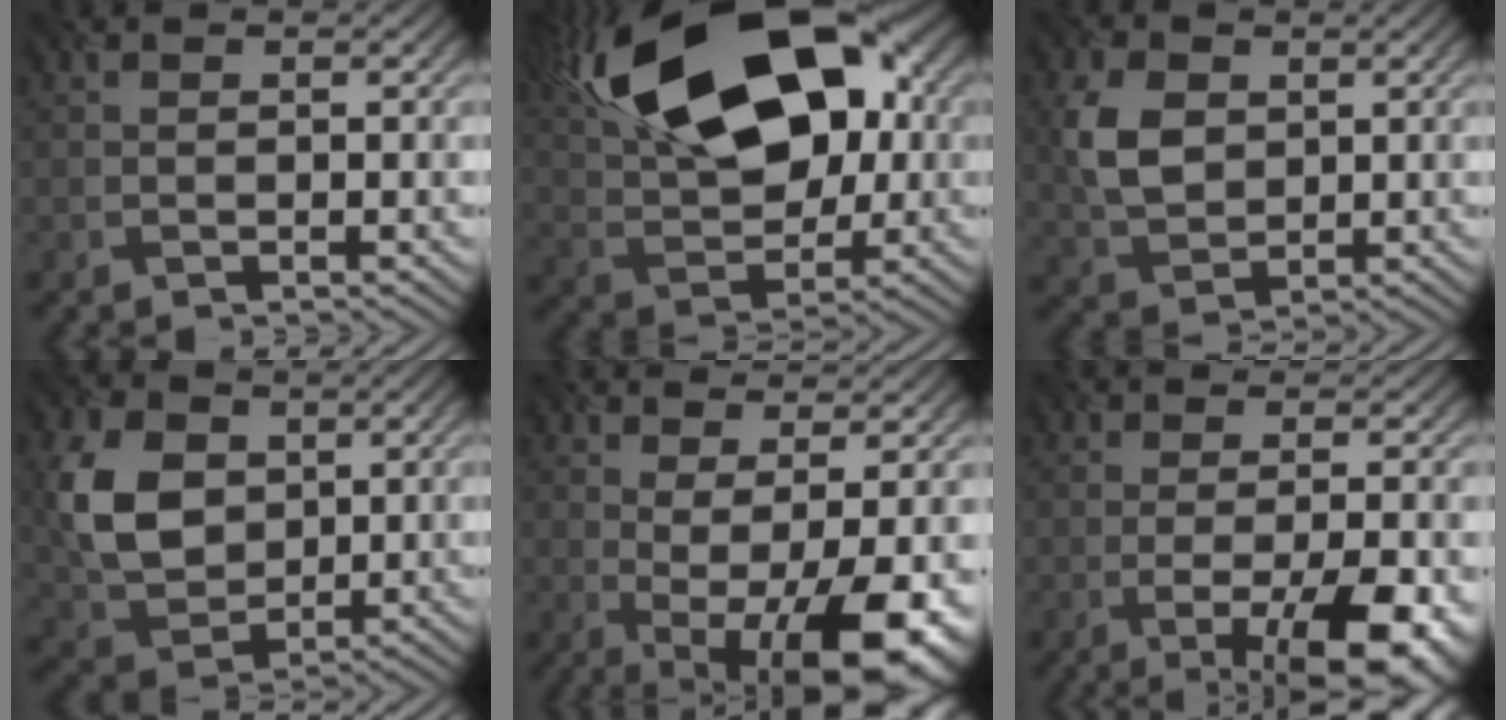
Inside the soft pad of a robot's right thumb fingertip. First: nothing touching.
{"total": 19.0, "force": [6.9, 11.0, 14.0], "torque": [-0.254, 0.057, 0.098]}
{"total": 4.6, "force": [1.0, 3.7, 2.4], "torque": [-0.073, 0.008, 0.029]}
{"total": 7.5, "force": [1.5, 6.1, 4.1], "torque": [-0.120, 0.004, 0.036]}
{"total": 12.1, "force": [-2.6, 4.1, 11.1], "torque": [-0.155, 0.009, -0.017]}
{"total": 12.0, "force": [-4.5, 3.8, 10.4], "torque": [-0.123, 0.003, -0.053]}